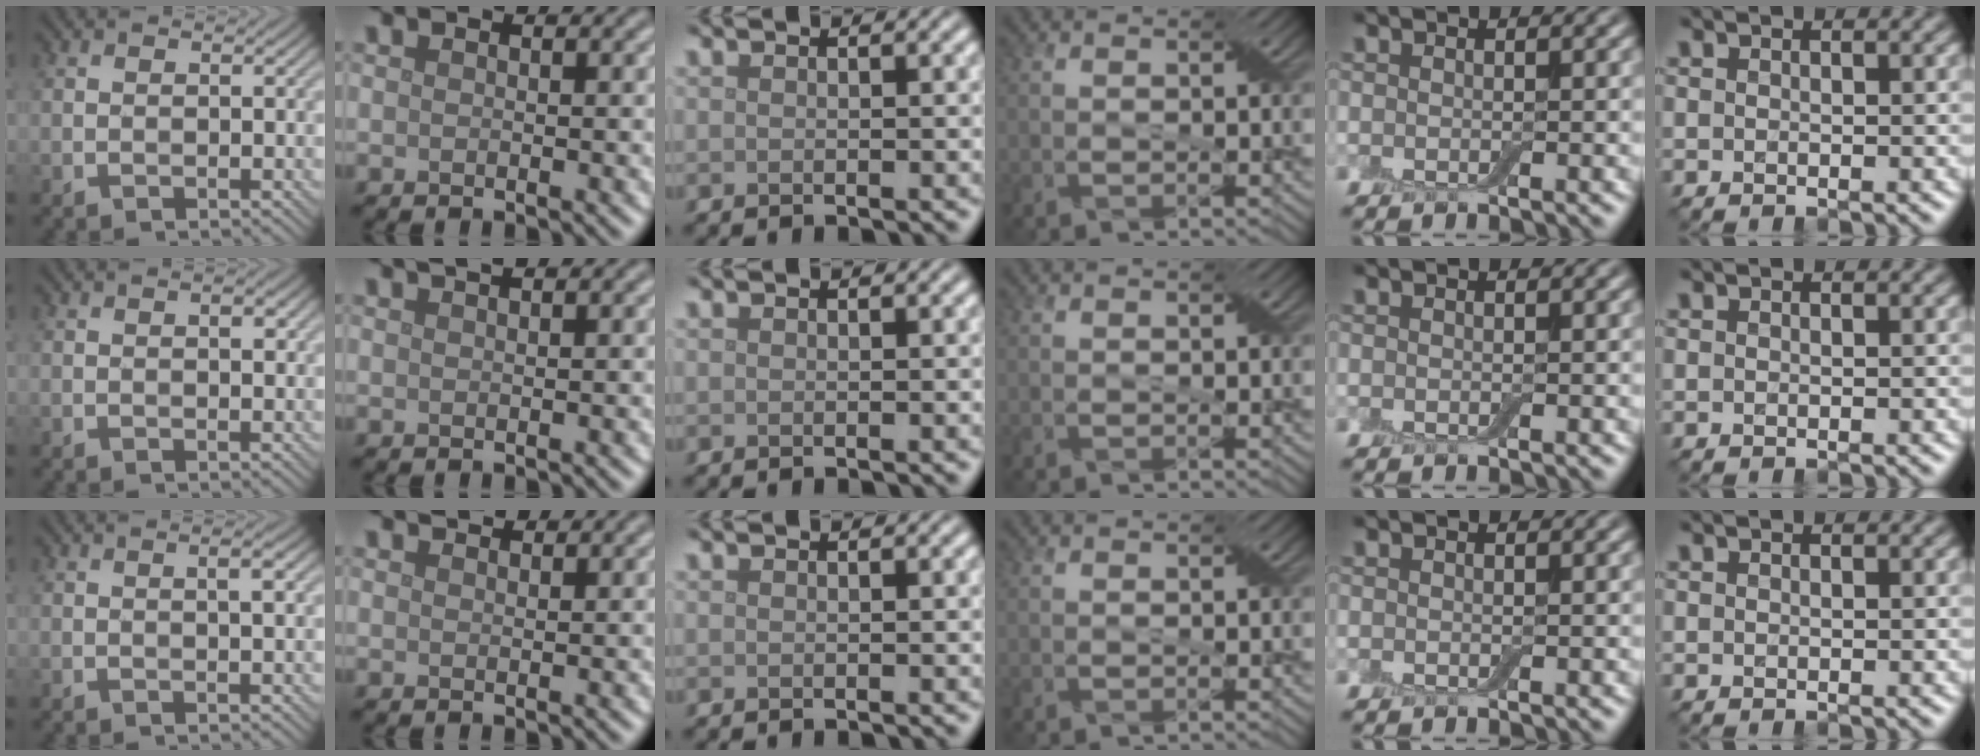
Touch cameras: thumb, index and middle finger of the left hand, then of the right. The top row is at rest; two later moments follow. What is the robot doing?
{"motion": "fold", "object": "bandage"}